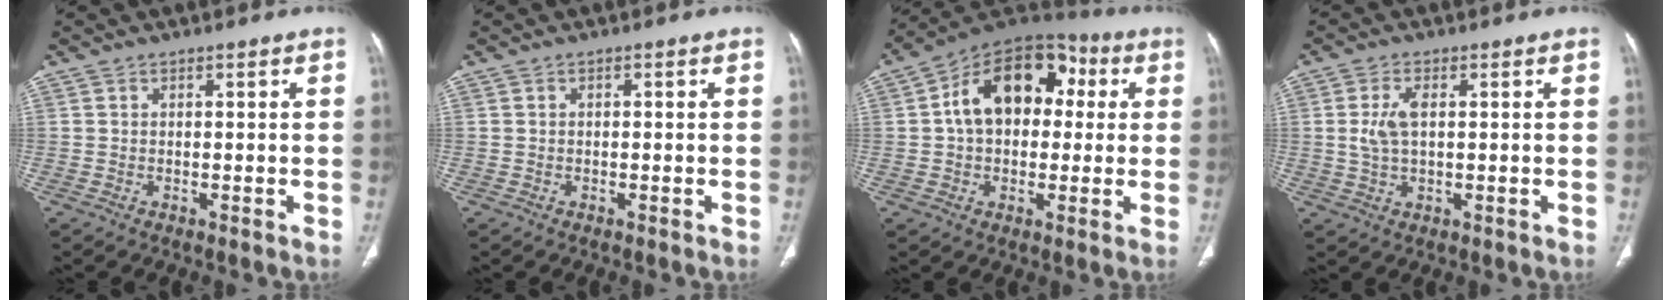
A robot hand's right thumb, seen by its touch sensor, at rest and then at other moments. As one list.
[{"total": 0.0}, {"total": 17.4, "force": [2.8, 11.9, 12.4], "torque": [-0.159, 0.037, 0.034]}, {"total": 4.9, "force": [0.6, 2.5, 4.2], "torque": [-0.098, 0.004, 0.013]}]